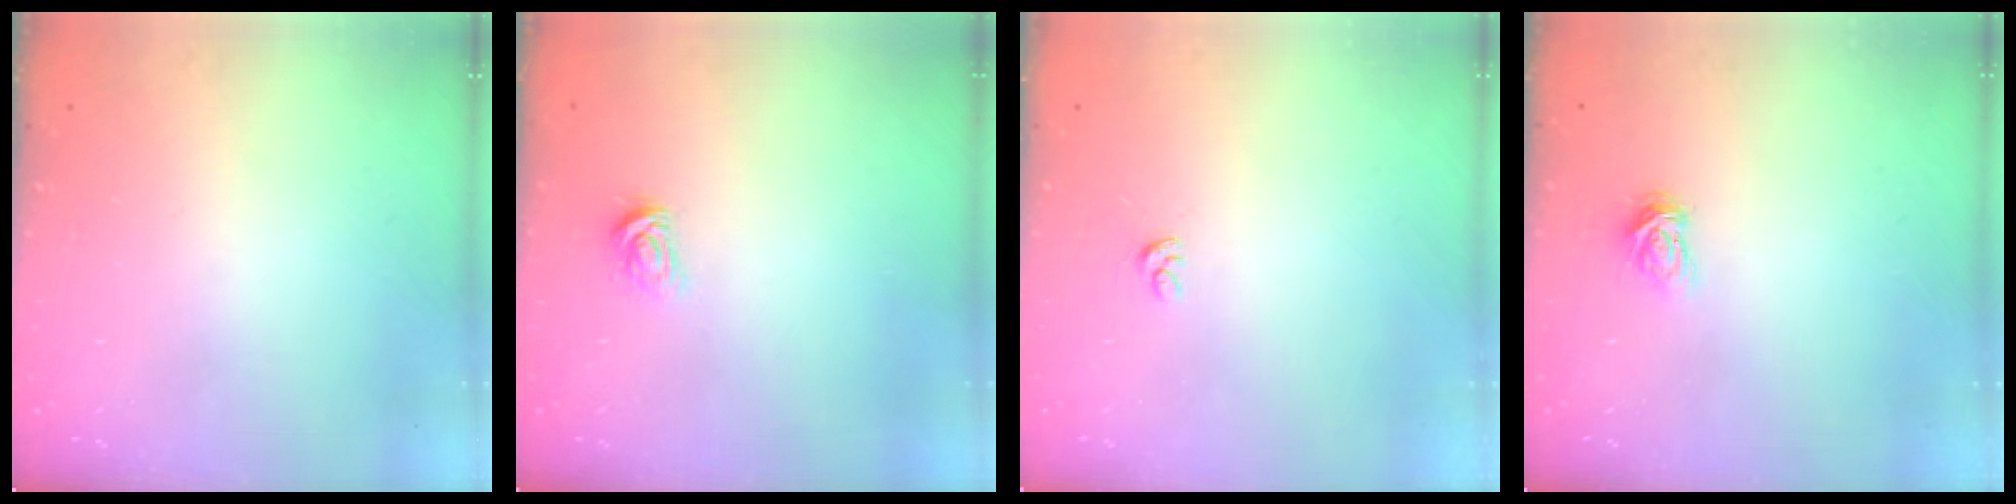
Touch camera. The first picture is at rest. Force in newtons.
{"total": 2.6, "press": 2.6, "slide": 0.3}
{"total": 2.4, "press": 2.4, "slide": 0.1}
{"total": 4.4, "press": 4.3, "slide": 0.6}